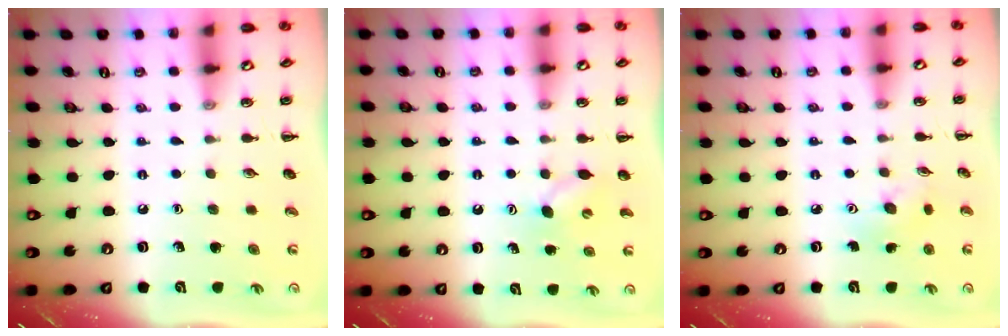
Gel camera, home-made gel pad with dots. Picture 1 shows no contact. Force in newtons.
{"total": 5.4, "press": 5.3, "slide": 1.1}
{"total": 3.3, "press": 3.2, "slide": 0.9}